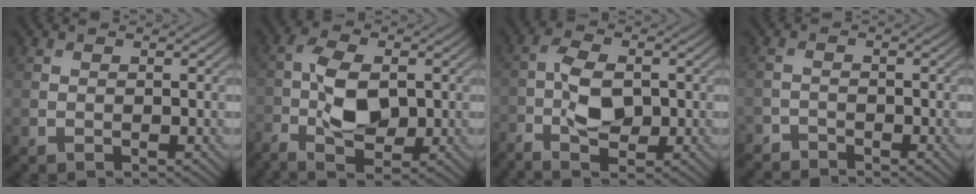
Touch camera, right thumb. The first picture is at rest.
{"total": 7.1, "force": [-1.4, 3.6, 6.0], "torque": [-0.131, 0.002, -0.031]}
{"total": 5.4, "force": [-1.5, 2.5, 4.6], "torque": [-0.100, 0.005, -0.035]}
{"total": 2.2, "force": [-2.2, 0.5, 0.0], "torque": [0.002, -0.001, -0.049]}